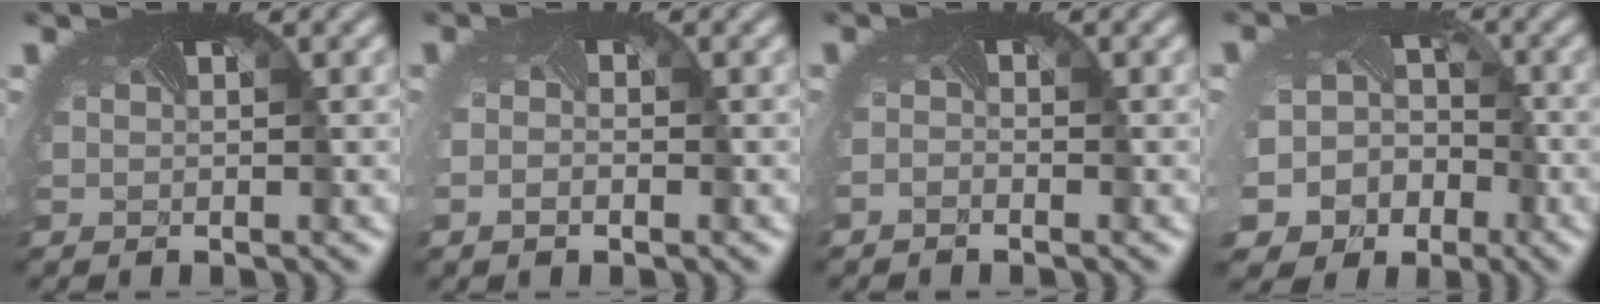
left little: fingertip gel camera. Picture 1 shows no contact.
{"total": 1.2, "force": [-0.8, 0.5, 0.7], "torque": [-0.009, -0.005, -0.008]}
{"total": 0.9, "force": [-0.9, -0.3, -0.3], "torque": [-0.002, -0.005, -0.016]}
{"total": 12.4, "force": [-6.0, 10.2, 3.8], "torque": [-0.101, -0.056, -0.085]}